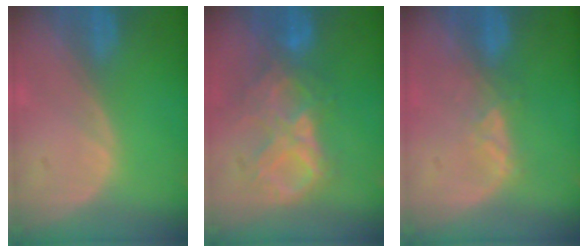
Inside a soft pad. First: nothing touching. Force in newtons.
{"total": 8.7, "press": 7.7, "slide": 4.1}
{"total": 2.6, "press": 2.5, "slide": 0.8}